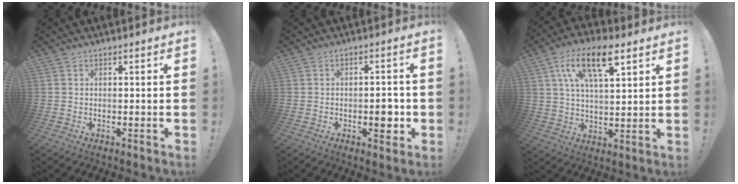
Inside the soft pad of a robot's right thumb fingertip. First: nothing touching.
{"total": 5.4, "force": [-1.3, 2.8, 4.5], "torque": [-0.051, 0.007, -0.021]}
{"total": 15.4, "force": [7.4, 6.4, 11.9], "torque": [-0.202, -0.012, 0.127]}